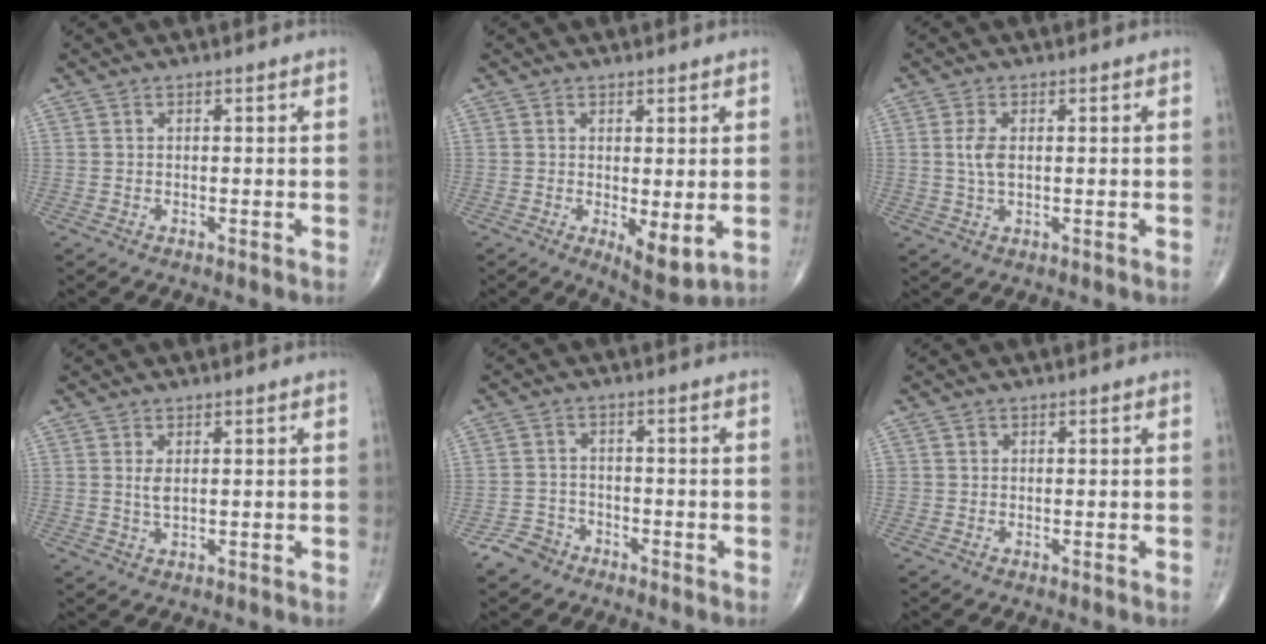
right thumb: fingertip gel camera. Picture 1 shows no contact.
{"total": 5.8, "force": [-0.7, 2.1, 5.4], "torque": [-0.077, -0.019, -0.003]}
{"total": 3.5, "force": [0.4, 1.8, 3.0], "torque": [-0.065, 0.000, 0.008]}
{"total": 2.0, "force": [0.5, 0.9, 1.8], "torque": [-0.033, -0.005, 0.013]}
{"total": 4.1, "force": [-3.0, 2.8, 0.3], "torque": [0.008, 0.017, -0.058]}
{"total": 0.7, "force": [0.0, 0.7, 0.0], "torque": [0.007, 0.005, -0.002]}